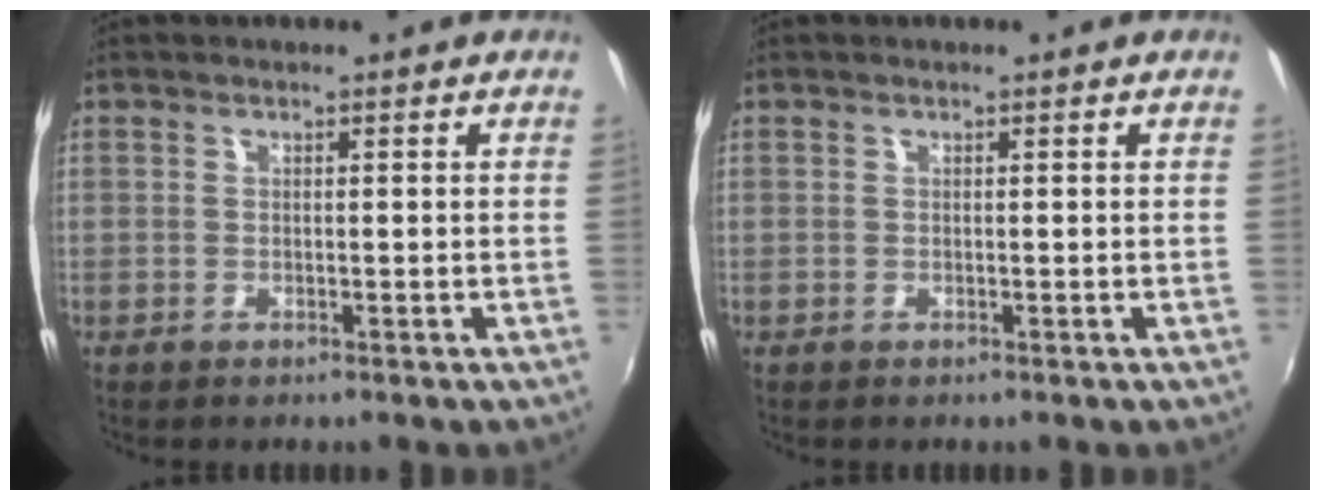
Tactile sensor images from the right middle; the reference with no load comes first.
{"total": 0.0}